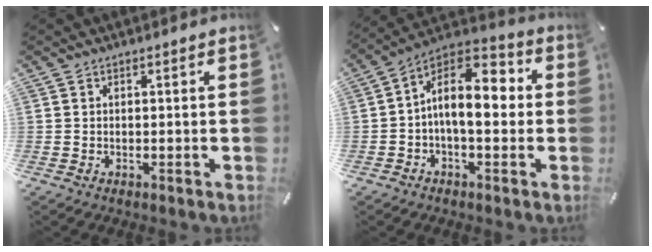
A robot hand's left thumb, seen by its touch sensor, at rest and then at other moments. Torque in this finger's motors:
{"motor_torque": [0.43, 1.14, 0.80, -0.39, 0.22]}